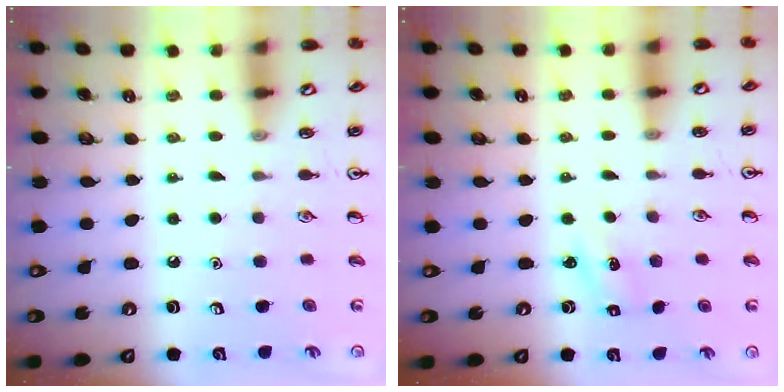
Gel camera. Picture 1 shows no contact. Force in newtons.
{"total": 1.3, "press": 1.2, "slide": 0.5}